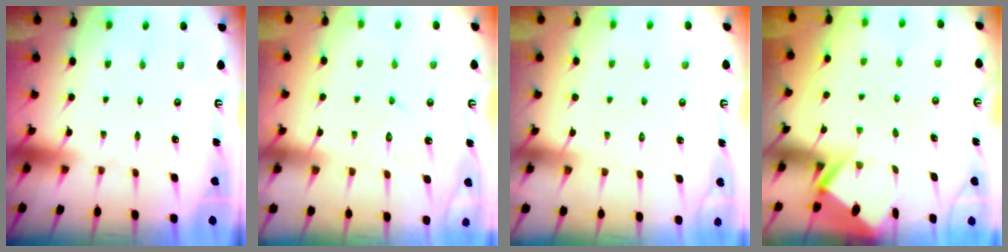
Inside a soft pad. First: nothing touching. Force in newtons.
{"total": 7.1, "press": 7.1, "slide": 0.6}
{"total": 5.1, "press": 5.0, "slide": 0.6}
{"total": 2.9, "press": 2.9, "slide": 0.4}